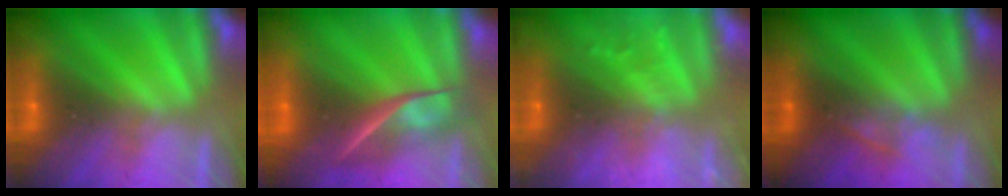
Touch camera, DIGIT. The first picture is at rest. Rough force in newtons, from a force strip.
{"total": 2.5}
{"total": 7.1}
{"total": 2.4}